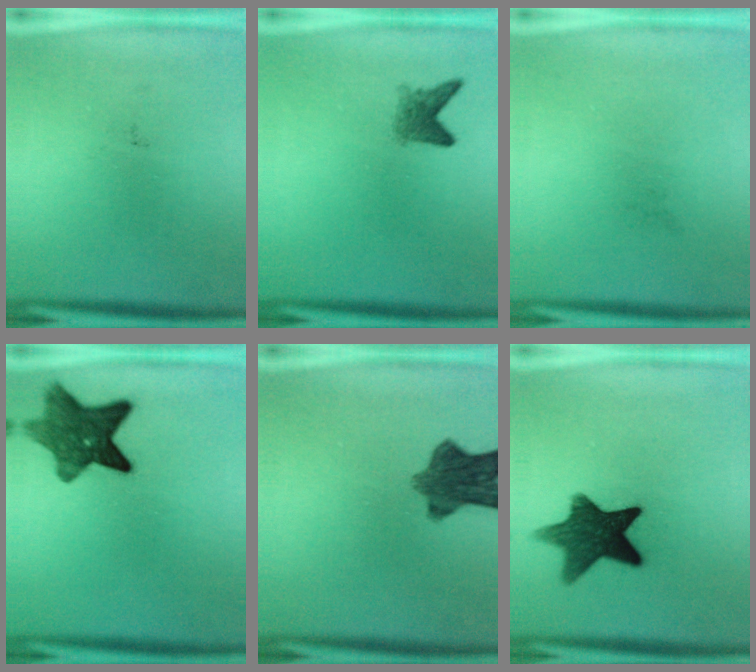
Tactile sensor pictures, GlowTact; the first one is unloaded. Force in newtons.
{"total": 2.6}
{"total": 0.0}
{"total": 9.9}
{"total": 8.6}
{"total": 12.3}